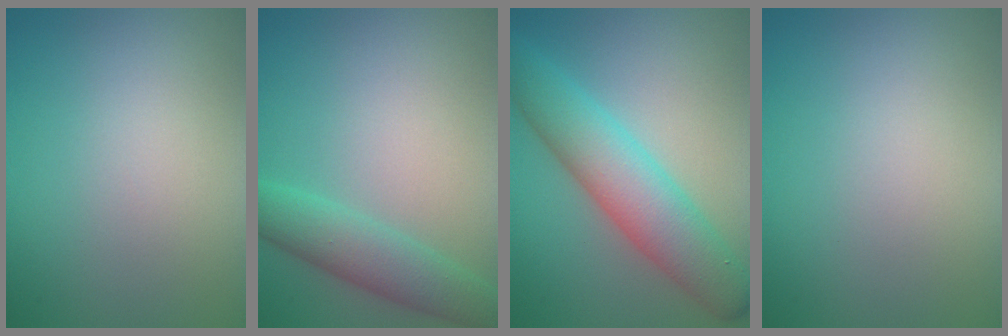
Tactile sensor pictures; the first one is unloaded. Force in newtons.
{"total": 4.2, "press": 4.2, "slide": 0.2}
{"total": 6.9, "press": 6.9, "slide": 0.0}
{"total": 0.0}